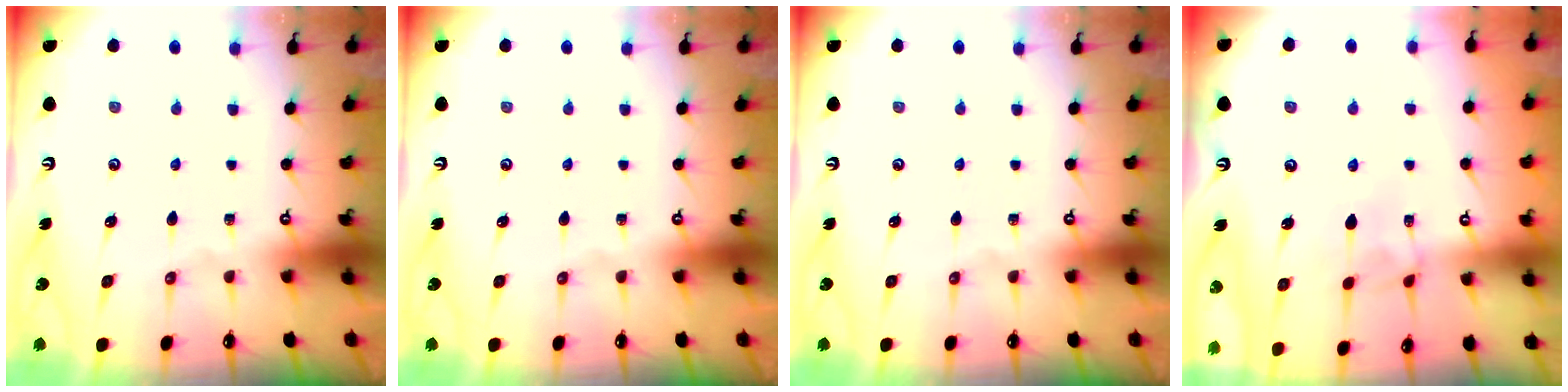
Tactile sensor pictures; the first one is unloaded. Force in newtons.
{"total": 0.0}
{"total": 0.0}
{"total": 4.1, "press": 4.0, "slide": 0.4}